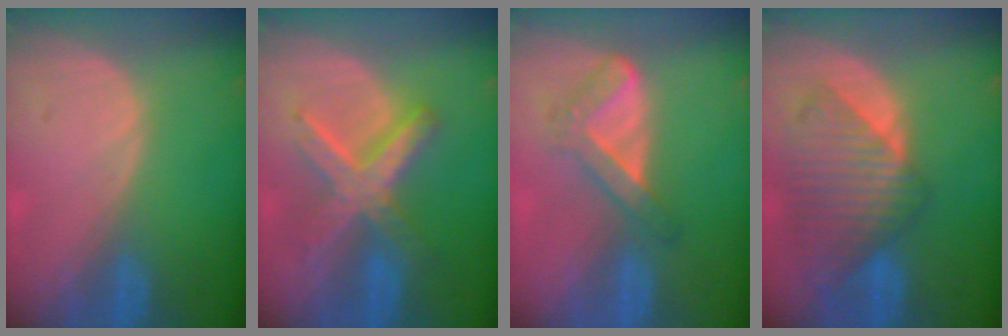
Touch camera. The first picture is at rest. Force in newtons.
{"total": 7.6, "press": 7.6, "slide": 0.5}
{"total": 5.4, "press": 4.7, "slide": 2.7}
{"total": 9.4, "press": 8.3, "slide": 4.3}